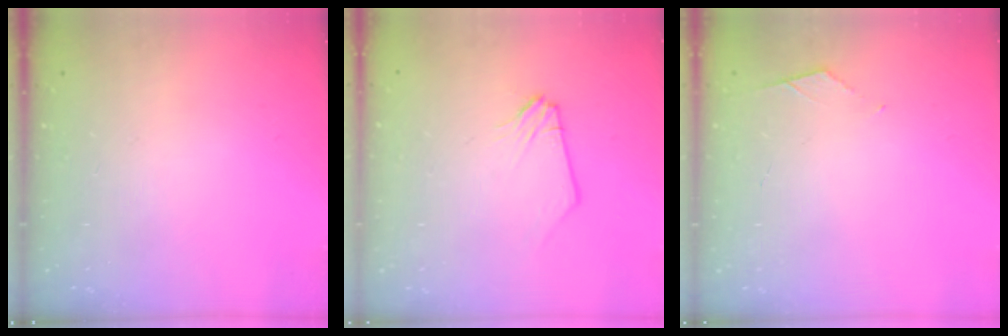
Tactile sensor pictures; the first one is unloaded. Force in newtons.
{"total": 0.0}
{"total": 3.6, "press": 3.5, "slide": 0.5}